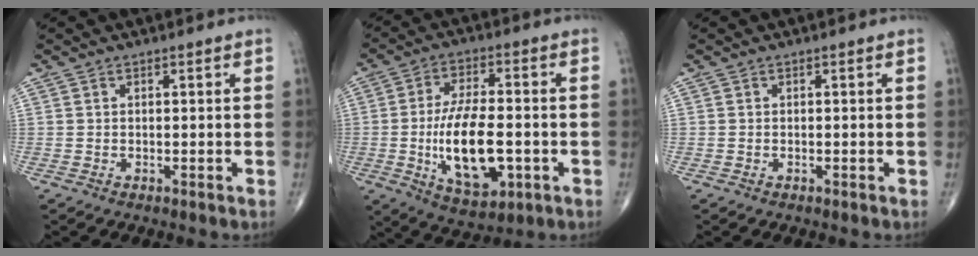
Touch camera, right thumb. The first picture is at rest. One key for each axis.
{"total": 15.3, "fx": -2.9, "fy": 7.1, "fz": 13.3, "tx": -0.227, "ty": 0.006, "tz": -0.039}
{"total": 0.0}